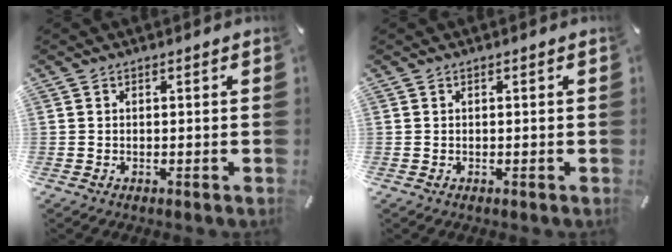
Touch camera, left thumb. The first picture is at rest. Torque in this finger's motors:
{"motor_torque": [-0.02, -0.03, 0.00, 0.00, 0.00]}